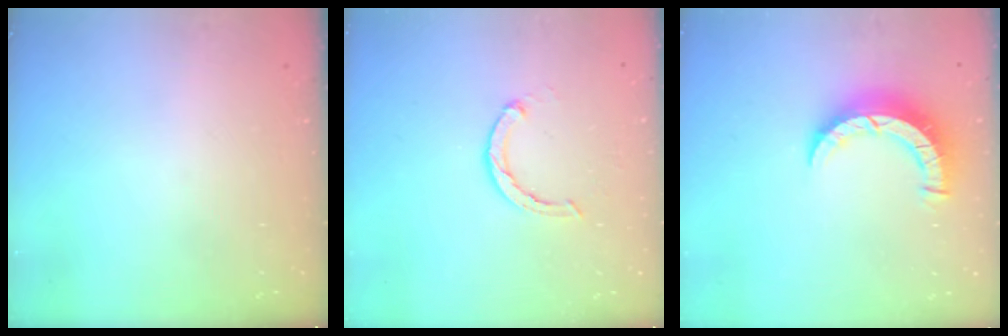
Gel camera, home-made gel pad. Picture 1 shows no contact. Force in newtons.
{"total": 2.3, "press": 2.3, "slide": 0.3}
{"total": 7.9, "press": 7.9, "slide": 1.0}